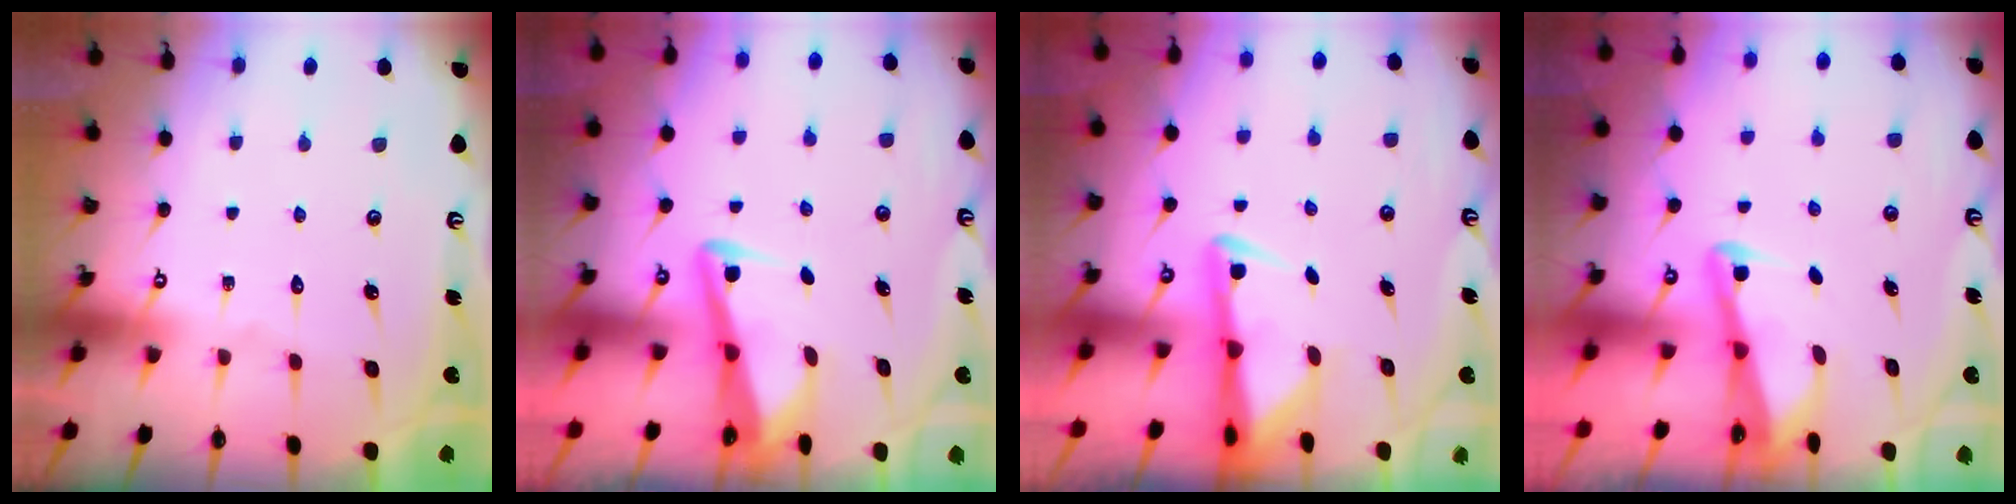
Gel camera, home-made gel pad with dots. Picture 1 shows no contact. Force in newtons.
{"total": 3.8, "press": 3.8, "slide": 0.4}
{"total": 3.0, "press": 2.9, "slide": 0.7}
{"total": 2.9, "press": 2.9, "slide": 0.3}